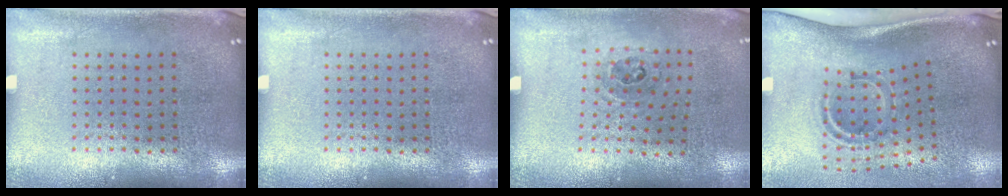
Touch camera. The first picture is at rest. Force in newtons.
{"total": 0.0}
{"total": 1.1, "press": 0.7, "slide": 0.9}
{"total": 2.1, "press": 1.2, "slide": 1.7}